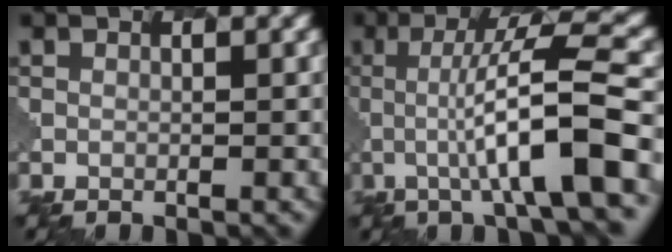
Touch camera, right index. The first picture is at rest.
{"total": 9.2, "force": [-1.1, 1.6, 9.0], "torque": [-0.135, 0.011, -0.021]}